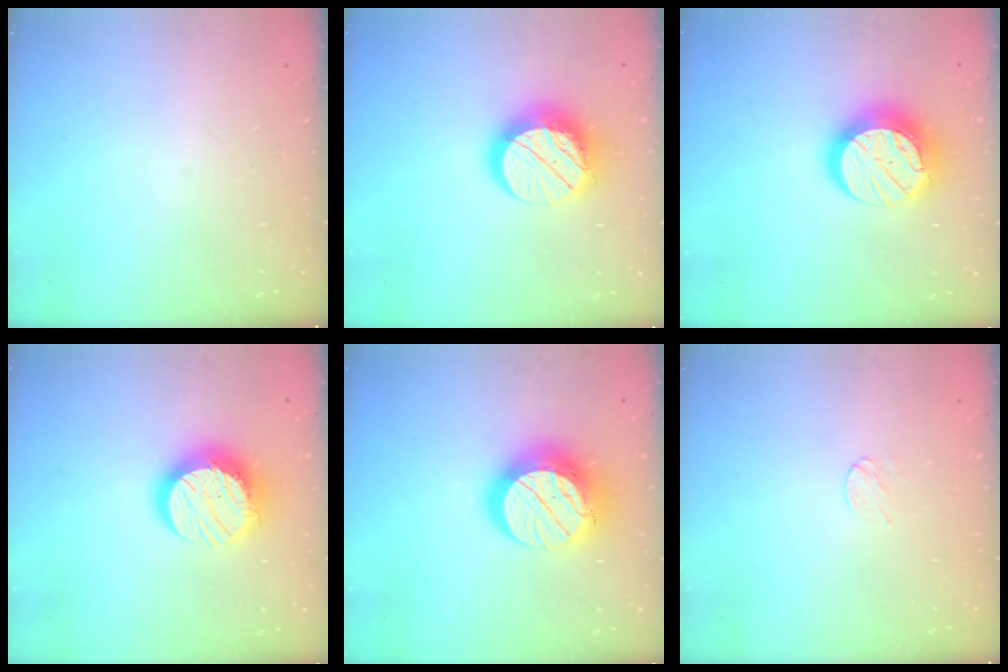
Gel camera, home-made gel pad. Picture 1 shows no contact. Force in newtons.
{"total": 14.1, "press": 14.0, "slide": 1.3}
{"total": 14.8, "press": 14.8, "slide": 0.7}
{"total": 14.0, "press": 14.0, "slide": 0.9}
{"total": 17.7, "press": 17.6, "slide": 1.9}
{"total": 3.0, "press": 3.0, "slide": 0.2}